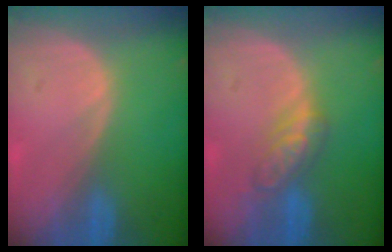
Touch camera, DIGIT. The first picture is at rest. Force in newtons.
{"total": 4.7, "press": 4.7, "slide": 0.2}